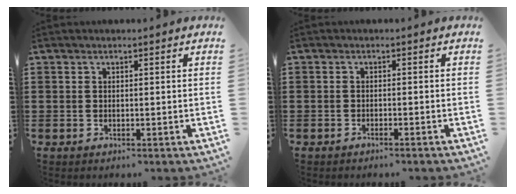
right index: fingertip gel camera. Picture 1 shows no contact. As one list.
[{"total": 0.9, "force": [-0.9, -0.2, 0.0], "torque": [-0.001, 0.000, -0.018]}]